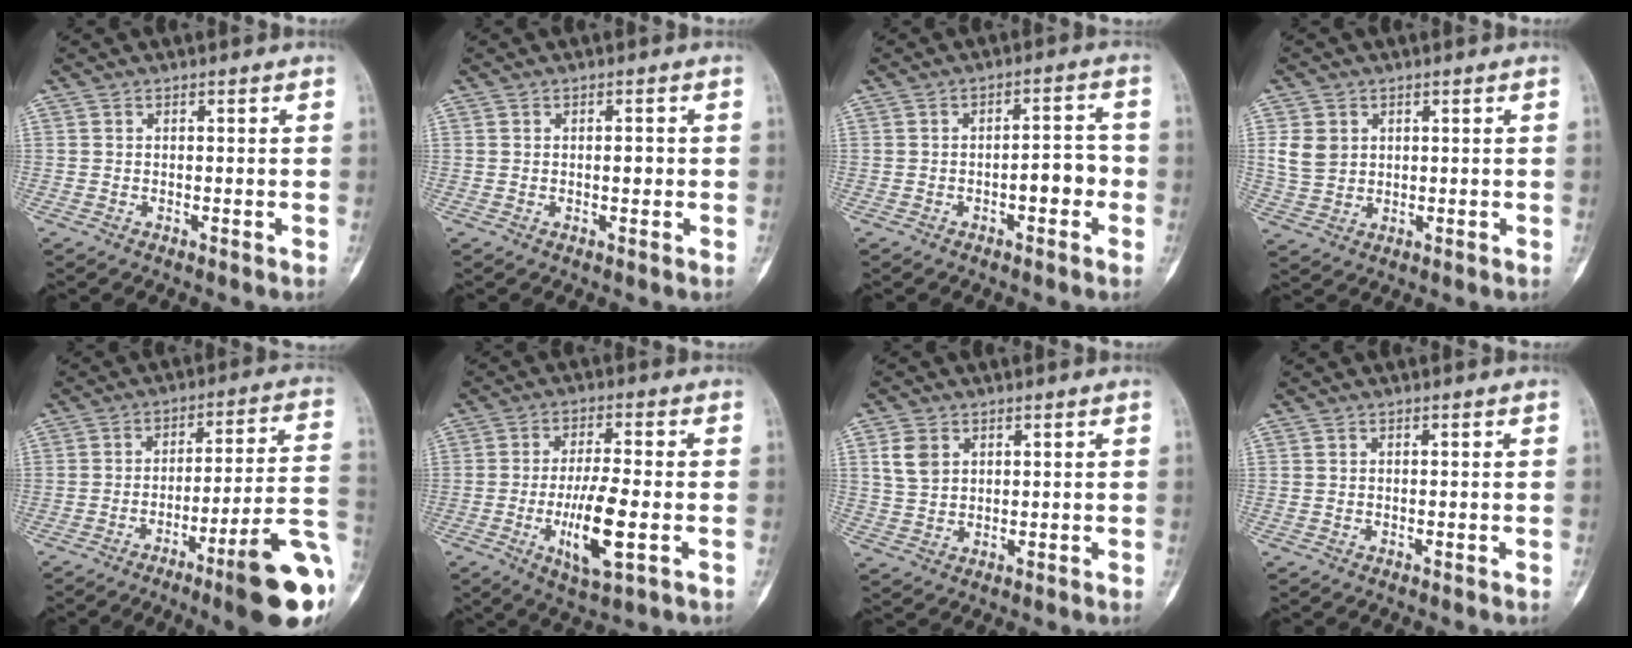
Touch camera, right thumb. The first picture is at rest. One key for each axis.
{"total": 1.8, "fx": 0.0, "fy": 0.9, "fz": 1.5, "tx": -0.016, "ty": 0.001, "tz": -0.003}
{"total": 5.3, "fx": -1.5, "fy": 2.3, "fz": 4.5, "tx": -0.053, "ty": 0.023, "tz": -0.023}
{"total": 5.6, "fx": 1.5, "fy": 4.5, "fz": 2.8, "tx": -0.041, "ty": -0.003, "tz": 0.037}
{"total": 18.0, "fx": -7.7, "fy": 2.2, "fz": 16.1, "tx": -0.174, "ty": 0.040, "tz": -0.106}
{"total": 10.6, "fx": -2.7, "fy": 2.7, "fz": 9.9, "tx": -0.186, "ty": -0.002, "tz": -0.042}
{"total": 4.8, "fx": 1.9, "fy": 3.5, "fz": 2.7, "tx": -0.041, "ty": -0.004, "tz": 0.041}
{"total": 0.0}